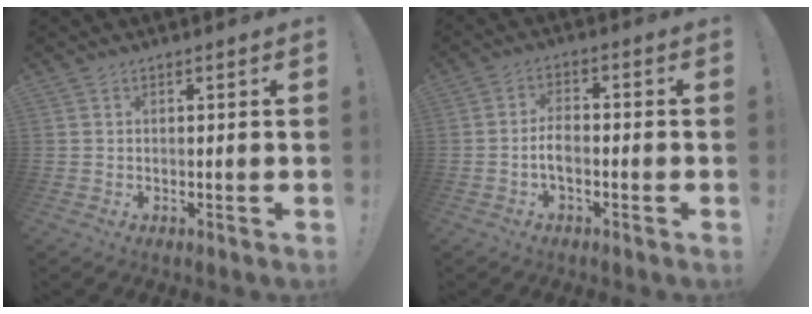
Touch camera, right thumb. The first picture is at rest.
{"total": 4.6, "force": [-1.3, 2.1, 3.9], "torque": [-0.071, 0.003, -0.023]}